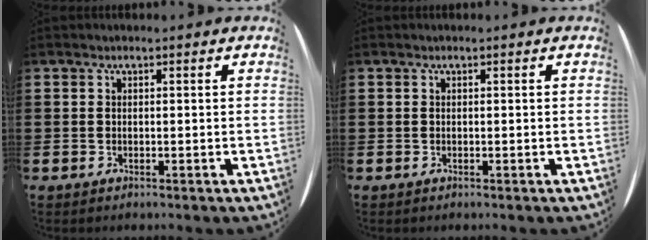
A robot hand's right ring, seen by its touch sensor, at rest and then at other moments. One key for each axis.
{"total": 0.0}